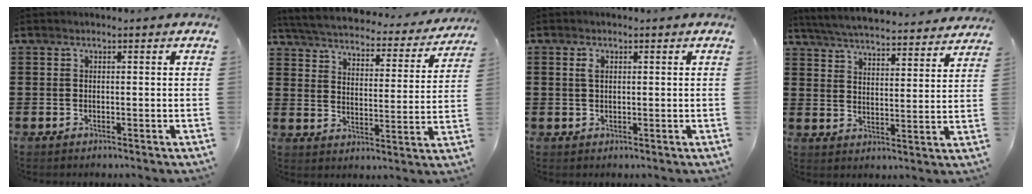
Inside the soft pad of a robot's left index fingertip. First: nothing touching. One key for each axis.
{"total": 4.2, "fx": 4.1, "fy": 0.2, "fz": 0.8, "tx": -0.039, "ty": -0.031, "tz": 0.065}
{"total": 1.4, "fx": 0.5, "fy": 0.9, "fz": 0.9, "tx": -0.020, "ty": 0.005, "tz": 0.010}
{"total": 5.2, "fx": 5.1, "fy": -0.4, "fz": 0.9, "tx": -0.042, "ty": -0.038, "tz": 0.086}